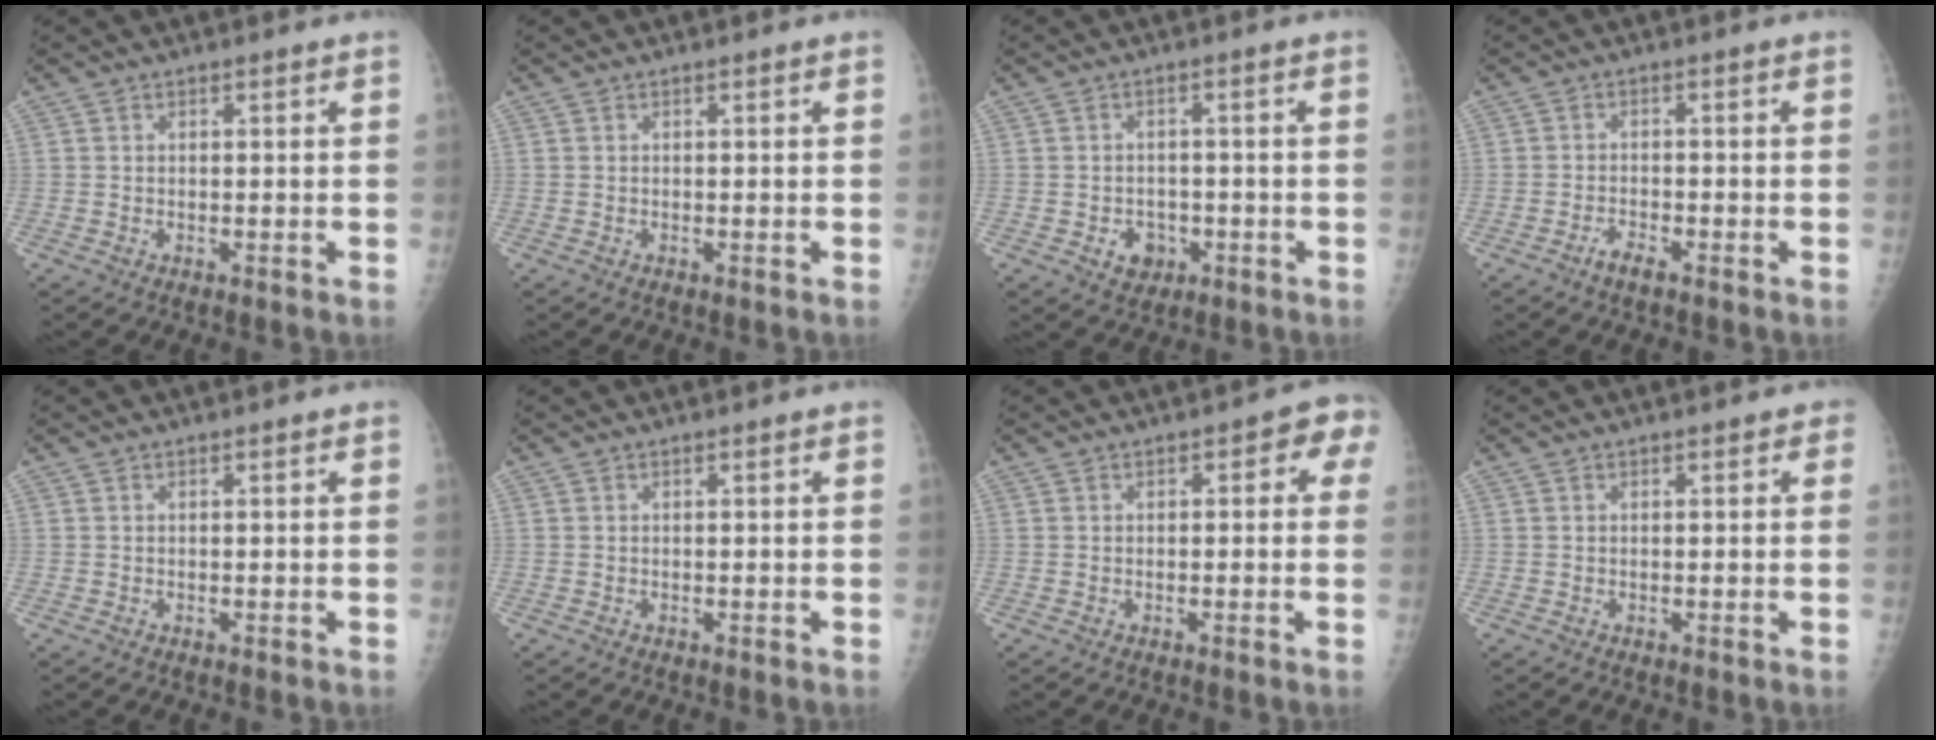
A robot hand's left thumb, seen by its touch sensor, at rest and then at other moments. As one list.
[{"total": 0.0}, {"total": 4.1, "force": [-1.6, 3.4, 1.7], "torque": [-0.008, 0.009, -0.016]}, {"total": 2.4, "force": [-1.8, 0.6, 1.4], "torque": [-0.034, 0.007, -0.036]}, {"total": 0.0}, {"total": 0.0}, {"total": 3.9, "force": [0.5, 2.4, 3.0], "torque": [-0.005, 0.013, -0.006]}, {"total": 1.0, "force": [0.4, 0.6, 0.6], "torque": [0.005, 0.002, -0.001]}]